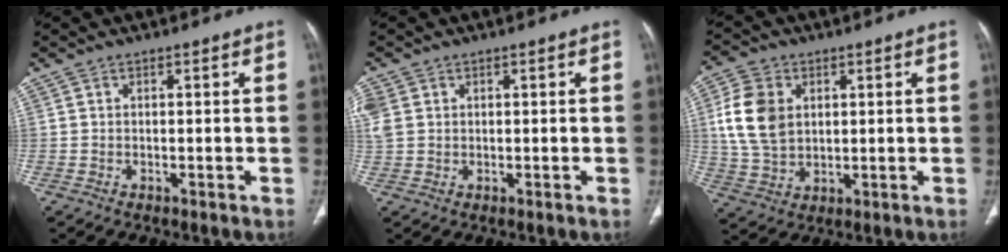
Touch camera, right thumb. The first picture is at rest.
{"total": 5.1, "force": [1.3, 4.1, 2.8], "torque": [-0.088, 0.012, 0.036]}
{"total": 11.0, "force": [2.4, 7.9, 7.3], "torque": [-0.137, -0.004, 0.050]}